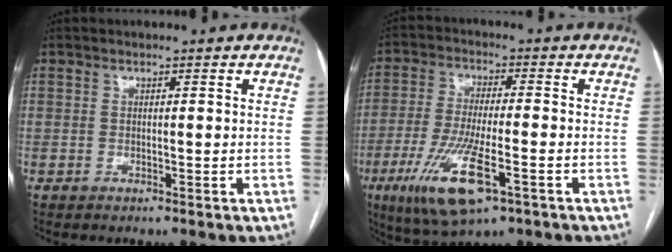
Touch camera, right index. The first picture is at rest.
{"total": 12.9, "force": [-5.9, 2.4, 11.2], "torque": [-0.229, -0.029, -0.099]}